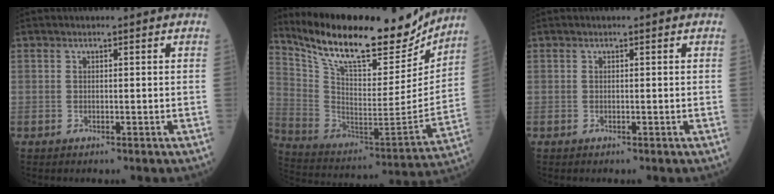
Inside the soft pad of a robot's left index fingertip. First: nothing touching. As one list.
[{"total": 23.0, "force": [19.5, 6.0, 10.5], "torque": [-0.195, -0.019, 0.312]}, {"total": 0.0}]